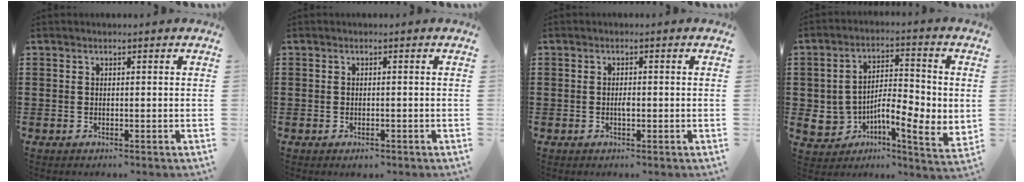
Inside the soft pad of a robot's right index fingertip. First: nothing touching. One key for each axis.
{"total": 0.7, "fx": -0.4, "fy": 0.3, "fz": 0.5, "tx": -0.012, "ty": -0.005, "tz": -0.007}
{"total": 1.4, "fx": -0.3, "fy": 0.4, "fz": 1.3, "tx": -0.025, "ty": -0.001, "tz": -0.006}
{"total": 7.6, "fx": -1.0, "fy": 4.9, "fz": 5.7, "tx": -0.106, "ty": -0.017, "tz": -0.018}